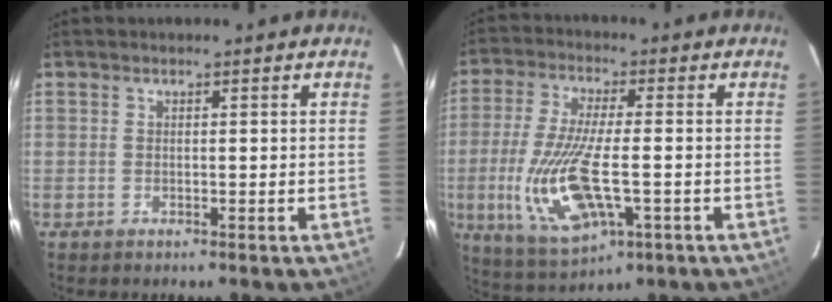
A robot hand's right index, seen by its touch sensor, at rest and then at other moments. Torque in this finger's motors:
{"motor_torque": [2.14, 0.00, 0.63, 0.12]}